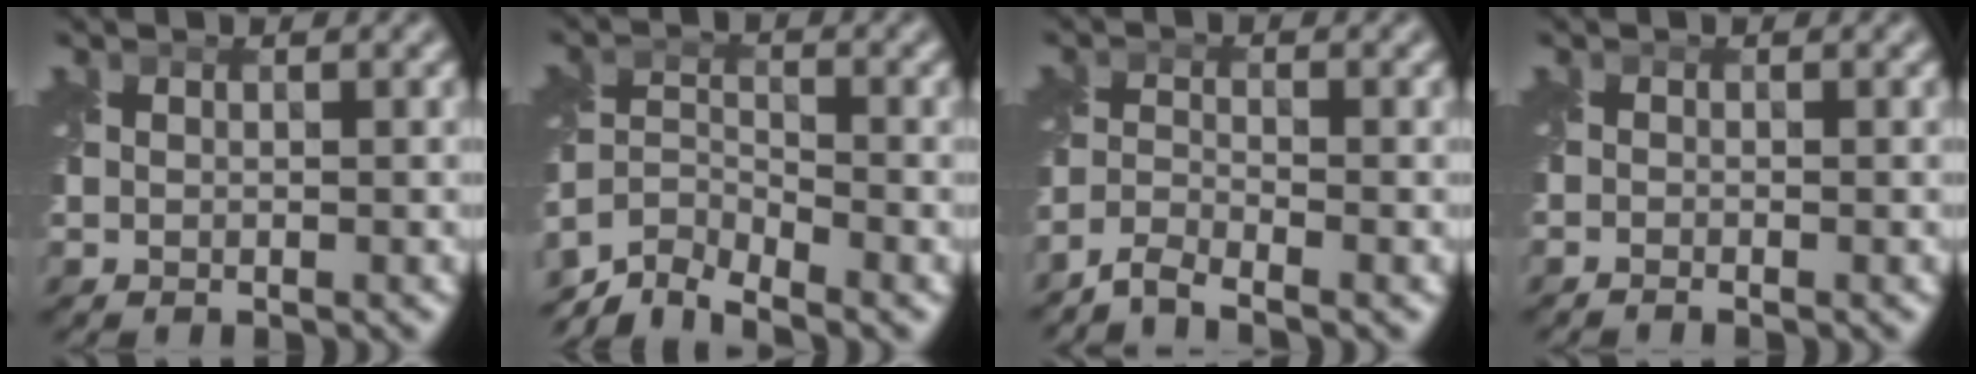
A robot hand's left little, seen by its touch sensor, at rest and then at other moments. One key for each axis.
{"total": 4.9, "fx": -4.5, "fy": 1.2, "fz": 1.4, "tx": -0.021, "ty": -0.008, "tz": -0.093}
{"total": 2.6, "fx": -2.4, "fy": 0.1, "fz": 0.8, "tx": -0.019, "ty": -0.003, "tz": -0.062}
{"total": 0.7, "fx": -0.7, "fy": 0.0, "fz": 0.2, "tx": -0.003, "ty": -0.010, "tz": -0.017}